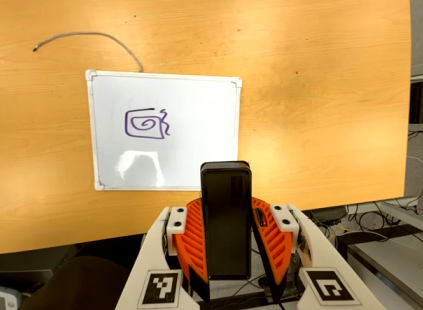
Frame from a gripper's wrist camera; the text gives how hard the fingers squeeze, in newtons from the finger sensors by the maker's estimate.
{"total": 6.0, "left": 4.8, "right": 7.2}